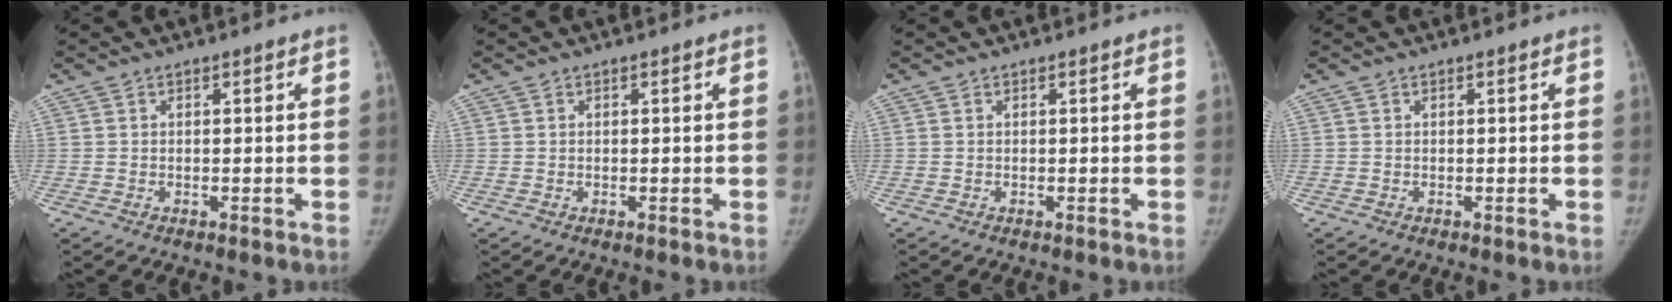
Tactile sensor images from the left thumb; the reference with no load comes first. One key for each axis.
{"total": 0.0}
{"total": 0.0}
{"total": 0.0}